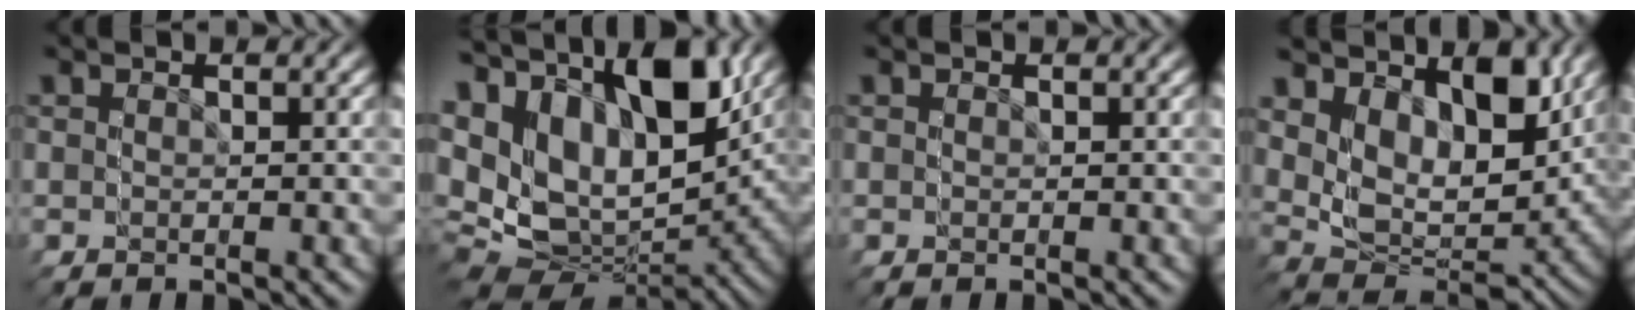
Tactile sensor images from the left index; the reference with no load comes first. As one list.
[{"total": 10.2, "force": [1.6, 7.6, 6.6], "torque": [-0.141, -0.020, 0.036]}, {"total": 0.0}, {"total": 5.4, "force": [3.5, 3.8, 1.5], "torque": [-0.045, -0.003, 0.053]}]